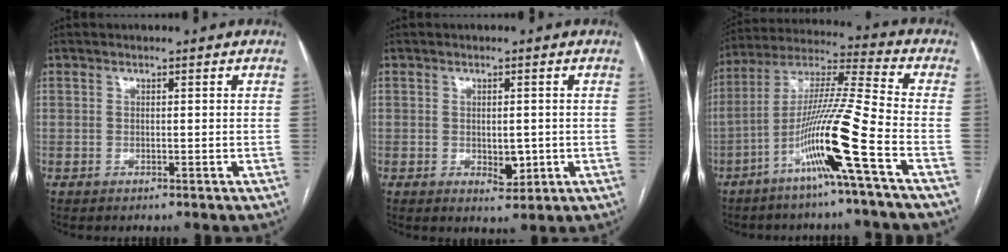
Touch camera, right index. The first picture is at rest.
{"total": 3.2, "force": [-0.5, 1.8, 2.7], "torque": [-0.034, -0.004, 0.002]}
{"total": 14.4, "force": [-6.5, -2.0, 12.7], "torque": [-0.245, -0.007, -0.126]}